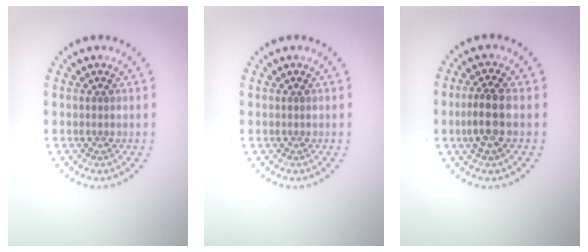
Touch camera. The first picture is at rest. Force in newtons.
{"total": 0.0}
{"total": 2.9, "press": 2.7, "slide": 1.0}